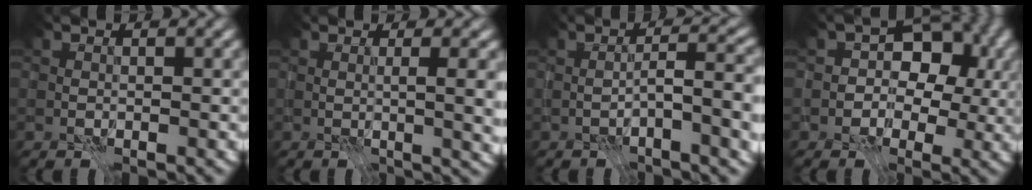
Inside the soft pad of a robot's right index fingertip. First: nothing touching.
{"total": 3.7, "force": [-0.1, 1.0, 3.6], "torque": [-0.048, 0.004, -0.002]}
{"total": 4.8, "force": [-1.7, 1.0, 4.4], "torque": [-0.068, 0.013, -0.035]}
{"total": 9.5, "force": [0.3, 7.6, 5.8], "torque": [-0.014, 0.042, -0.037]}